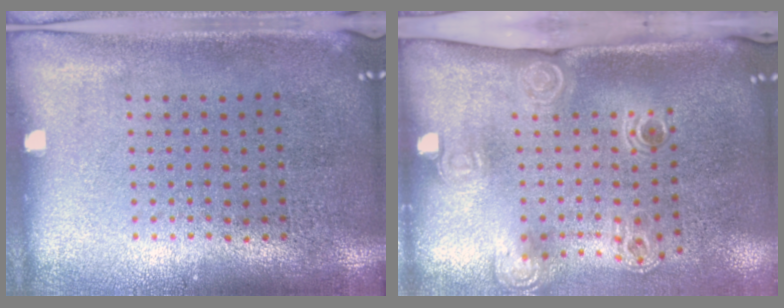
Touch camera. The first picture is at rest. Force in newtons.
{"total": 2.3, "press": 1.6, "slide": 1.7}